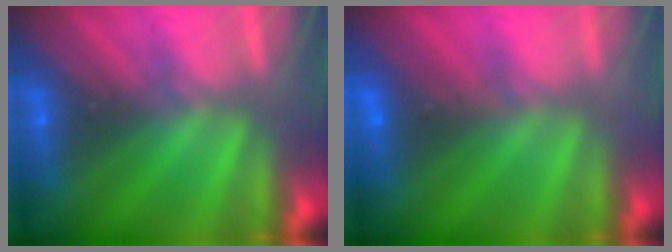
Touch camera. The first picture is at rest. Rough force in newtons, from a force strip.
{"total": 3.2}